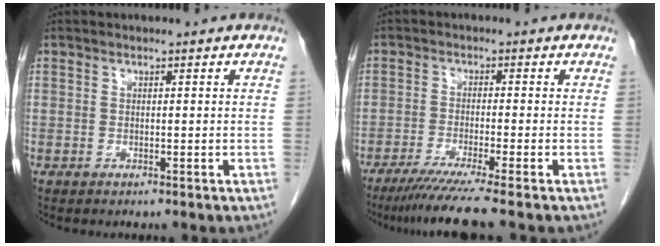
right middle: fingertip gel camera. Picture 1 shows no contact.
{"total": 7.8, "force": [-6.1, -1.8, 4.5], "torque": [-0.065, -0.029, -0.102]}